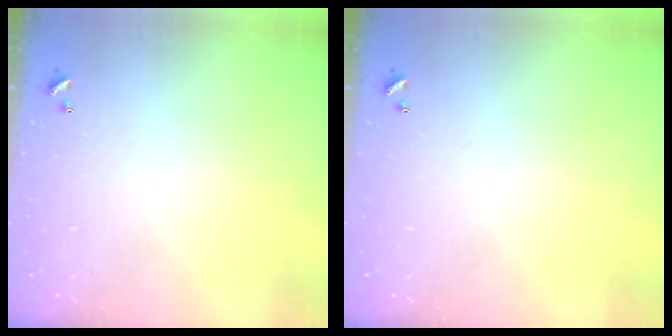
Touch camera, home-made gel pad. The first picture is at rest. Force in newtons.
{"total": 0.0}